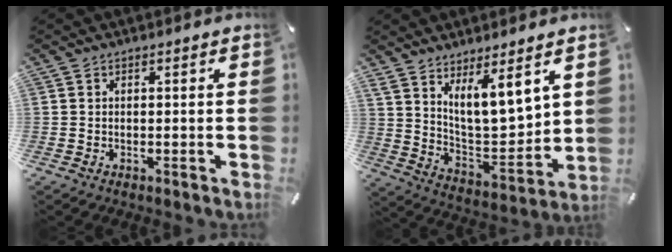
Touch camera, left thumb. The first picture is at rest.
{"total": 11.2, "force": [8.7, 3.5, 6.2], "torque": [-0.106, -0.068, 0.160]}